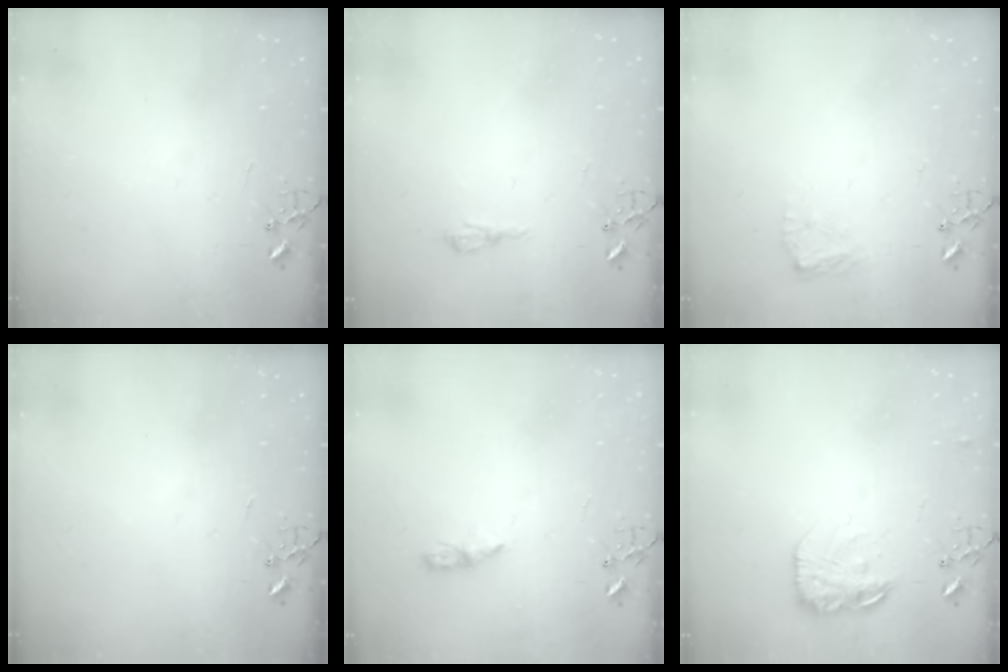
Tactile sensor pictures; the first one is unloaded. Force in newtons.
{"total": 7.2, "press": 7.1, "slide": 0.6}
{"total": 7.9, "press": 7.9, "slide": 0.3}
{"total": 0.0}
{"total": 5.1, "press": 5.1, "slide": 0.6}
{"total": 13.6, "press": 13.6, "slide": 0.7}